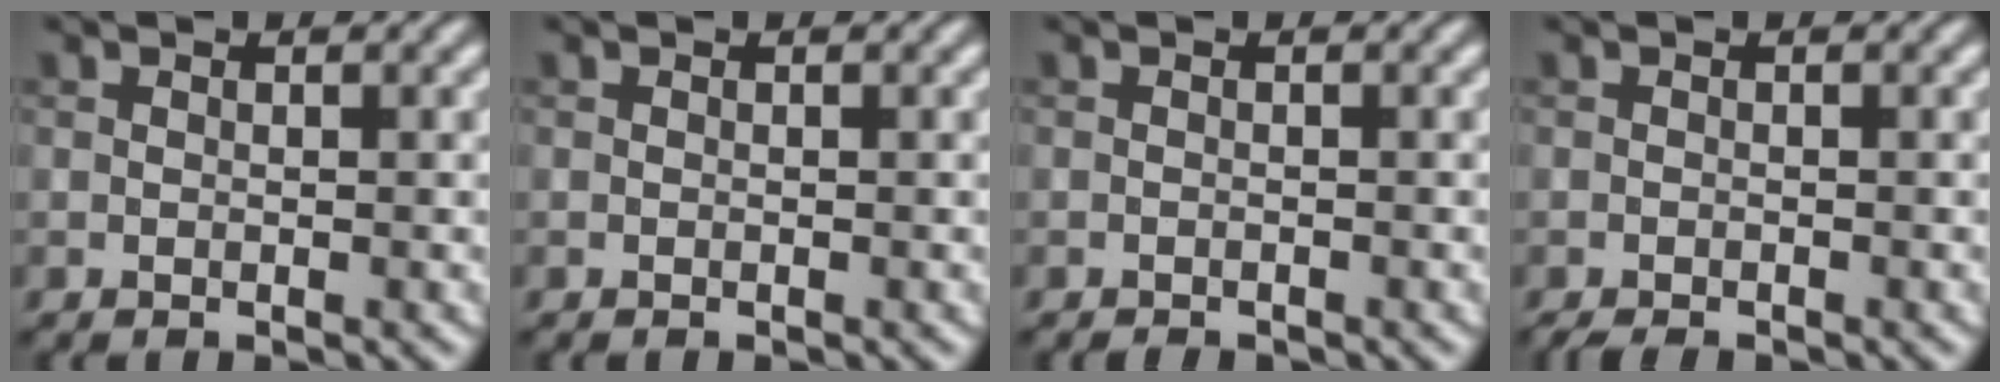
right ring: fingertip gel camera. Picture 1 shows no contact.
{"total": 0.0}
{"total": 0.7, "force": [-0.7, 0.1, 0.0], "torque": [0.002, -0.003, -0.012]}
{"total": 1.3, "force": [-1.2, 0.2, 0.4], "torque": [-0.005, -0.005, -0.021]}